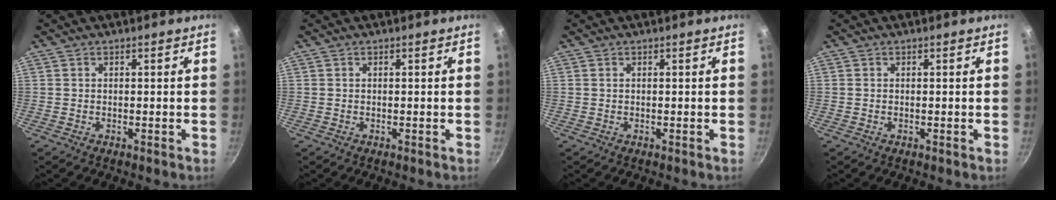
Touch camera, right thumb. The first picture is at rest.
{"total": 0.0}
{"total": 0.0}
{"total": 0.0}